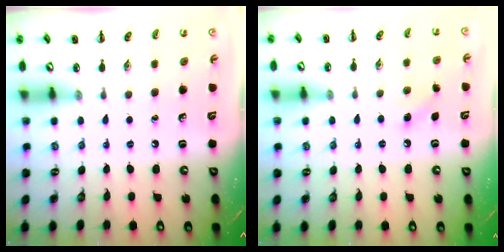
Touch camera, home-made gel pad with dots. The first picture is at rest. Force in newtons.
{"total": 6.6, "press": 6.2, "slide": 2.1}